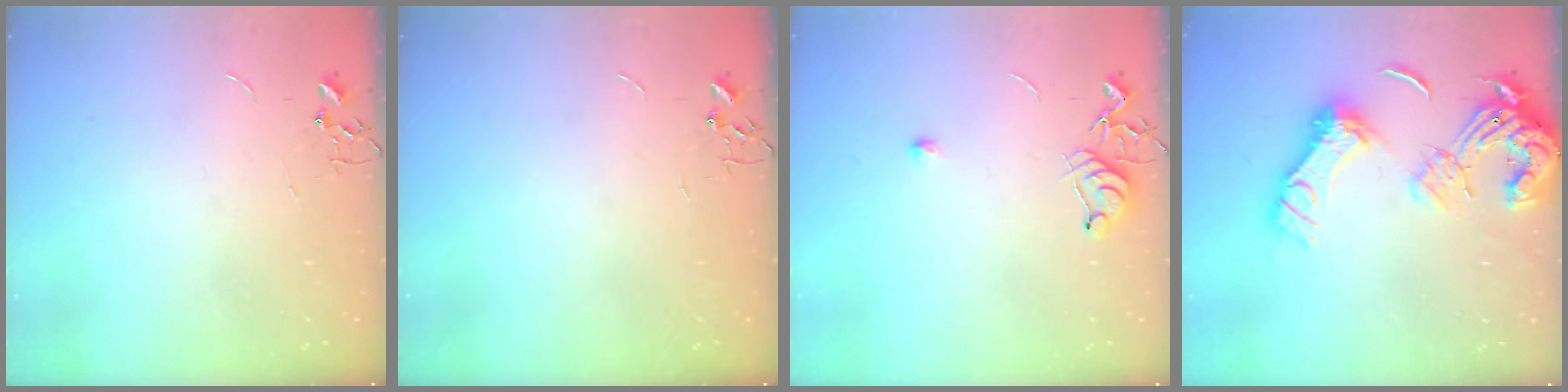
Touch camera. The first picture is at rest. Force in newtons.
{"total": 0.0}
{"total": 7.1, "press": 7.0, "slide": 1.0}
{"total": 18.5, "press": 18.4, "slide": 1.8}